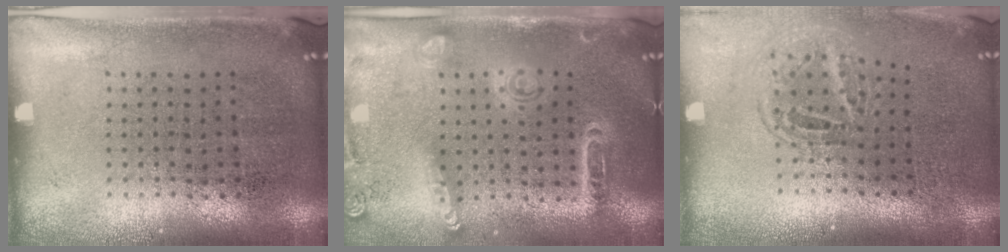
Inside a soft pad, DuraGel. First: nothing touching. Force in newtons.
{"total": 1.5, "press": 1.4, "slide": 0.4}
{"total": 1.7, "press": 1.1, "slide": 1.3}